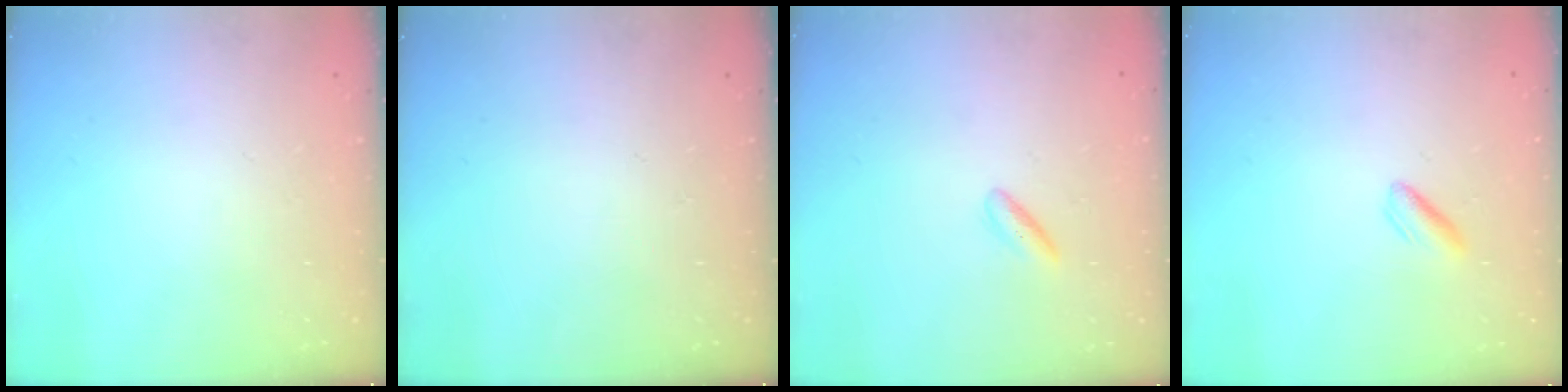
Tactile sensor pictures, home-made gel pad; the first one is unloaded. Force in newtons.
{"total": 0.0}
{"total": 2.6, "press": 2.4, "slide": 1.0}
{"total": 2.4, "press": 2.3, "slide": 0.9}